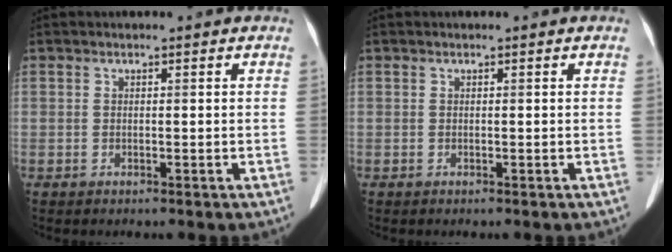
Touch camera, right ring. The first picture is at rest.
{"total": 0.0}